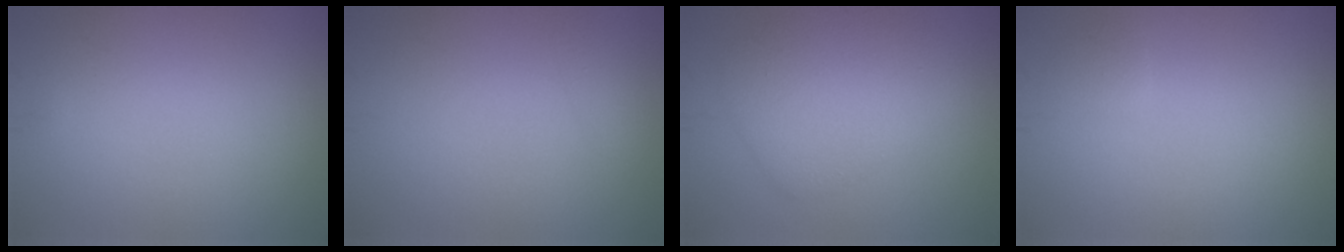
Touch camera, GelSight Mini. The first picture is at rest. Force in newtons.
{"total": 0.5, "press": 0.5, "slide": 0.0}
{"total": 4.6, "press": 4.6, "slide": 0.2}
{"total": 0.8, "press": 0.8, "slide": 0.1}